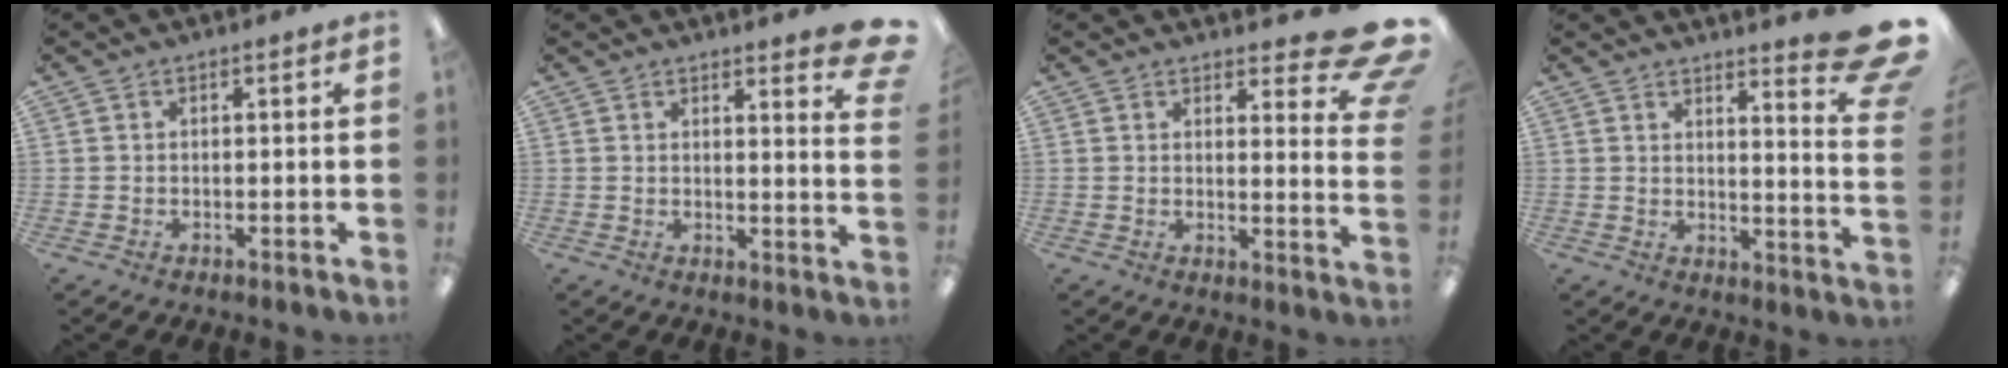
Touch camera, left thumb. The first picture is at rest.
{"total": 4.8, "force": [3.8, 0.4, 2.8], "torque": [-0.033, -0.030, 0.061]}
{"total": 10.1, "force": [7.1, 3.2, 6.5], "torque": [-0.066, -0.055, 0.120]}
{"total": 10.8, "force": [7.6, 1.5, 7.5], "torque": [-0.096, -0.068, 0.126]}